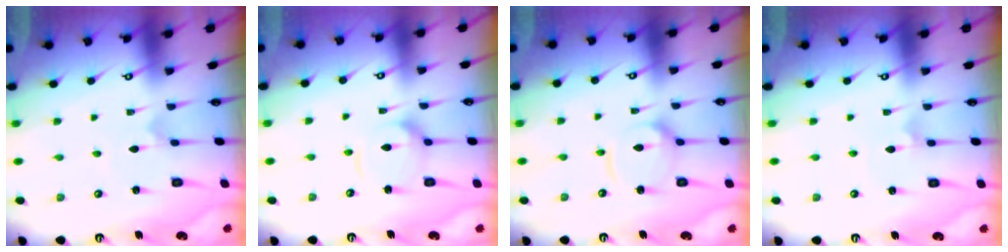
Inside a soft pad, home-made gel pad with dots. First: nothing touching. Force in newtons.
{"total": 10.1, "press": 10.1, "slide": 0.9}
{"total": 8.2, "press": 8.2, "slide": 0.9}
{"total": 1.4, "press": 1.4, "slide": 0.1}